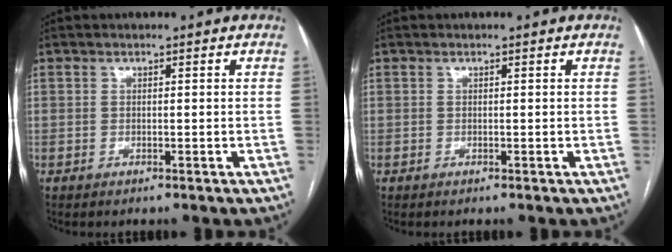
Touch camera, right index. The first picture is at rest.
{"total": 0.0}